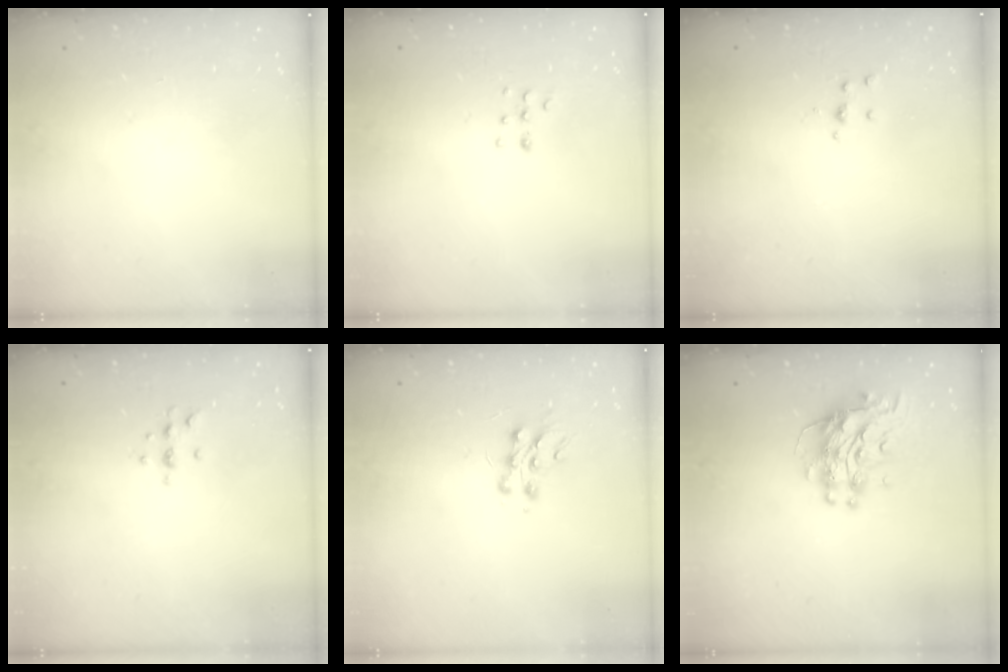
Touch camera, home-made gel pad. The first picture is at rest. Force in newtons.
{"total": 4.3, "press": 4.2, "slide": 1.1}
{"total": 3.3, "press": 3.3, "slide": 0.4}
{"total": 4.3, "press": 4.0, "slide": 1.4}
{"total": 7.9, "press": 7.8, "slide": 0.6}
{"total": 11.5, "press": 11.5, "slide": 1.0}